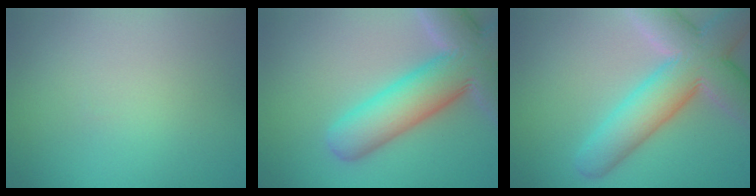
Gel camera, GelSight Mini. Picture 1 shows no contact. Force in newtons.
{"total": 10.7, "press": 10.6, "slide": 1.1}
{"total": 9.6, "press": 9.6, "slide": 0.8}